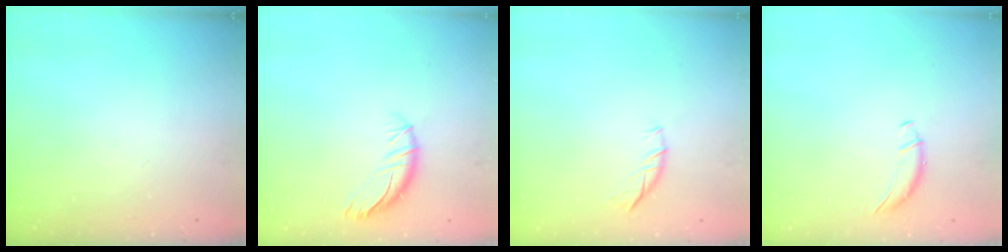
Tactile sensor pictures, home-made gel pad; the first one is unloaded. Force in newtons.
{"total": 8.7, "press": 8.6, "slide": 0.6}
{"total": 5.5, "press": 5.4, "slide": 0.7}
{"total": 0.0}